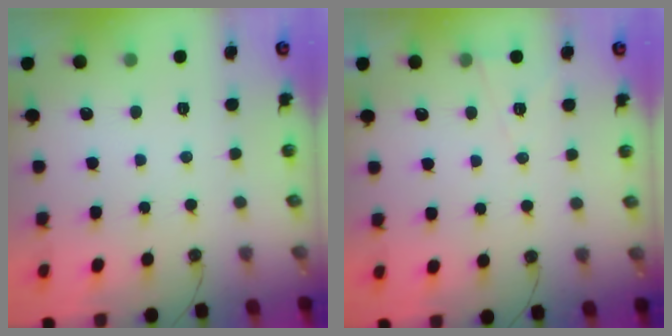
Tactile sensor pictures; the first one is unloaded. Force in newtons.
{"total": 5.6, "press": 3.6, "slide": 4.3}